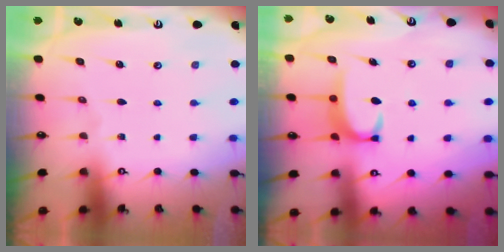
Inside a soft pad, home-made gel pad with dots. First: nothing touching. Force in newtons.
{"total": 3.4, "press": 3.4, "slide": 0.4}